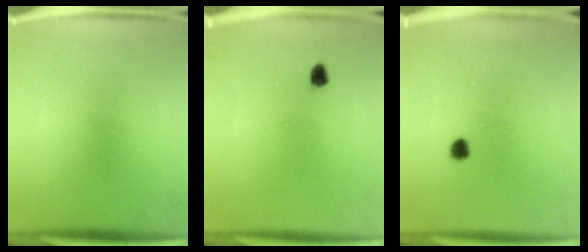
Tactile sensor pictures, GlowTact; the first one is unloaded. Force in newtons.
{"total": 1.5}
{"total": 2.3}